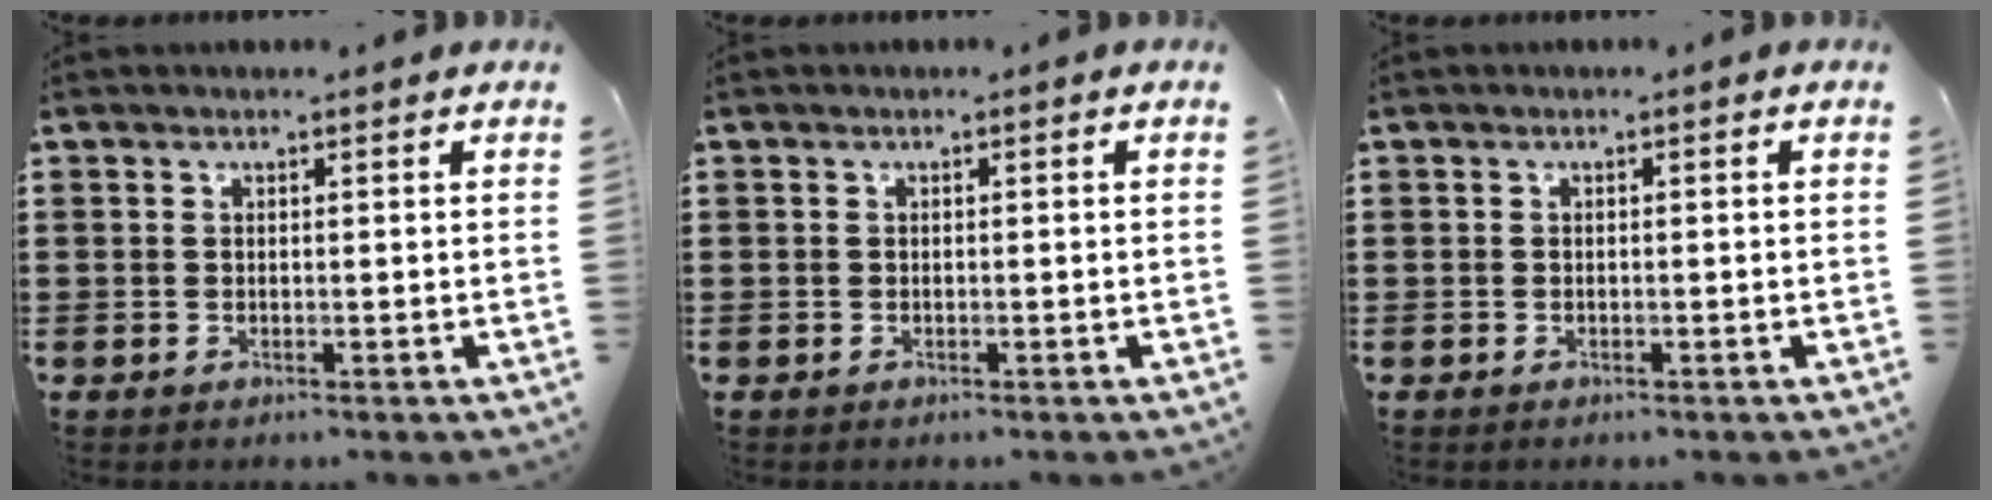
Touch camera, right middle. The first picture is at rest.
{"total": 0.0}
{"total": 0.0}